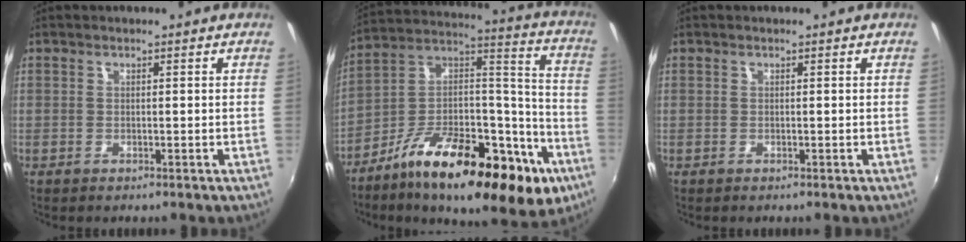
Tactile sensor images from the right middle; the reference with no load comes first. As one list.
[{"total": 28.3, "force": [-15.8, 11.1, 20.6], "torque": [-0.306, 0.014, -0.249]}, {"total": 0.0}]